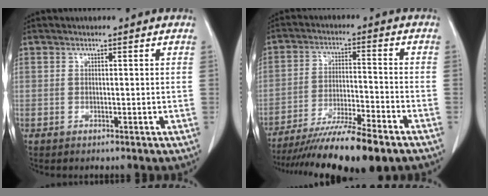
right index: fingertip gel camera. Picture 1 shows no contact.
{"total": 15.4, "force": [-12.3, 0.6, 9.2], "torque": [-0.154, -0.031, -0.202]}